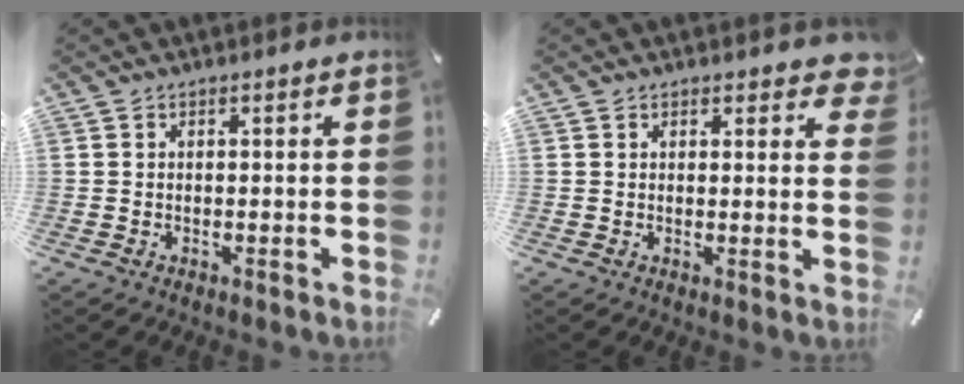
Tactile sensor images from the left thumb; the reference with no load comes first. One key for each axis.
{"total": 3.0, "fx": 2.3, "fy": 1.5, "fz": 1.3, "tx": -0.007, "ty": -0.012, "tz": 0.037}